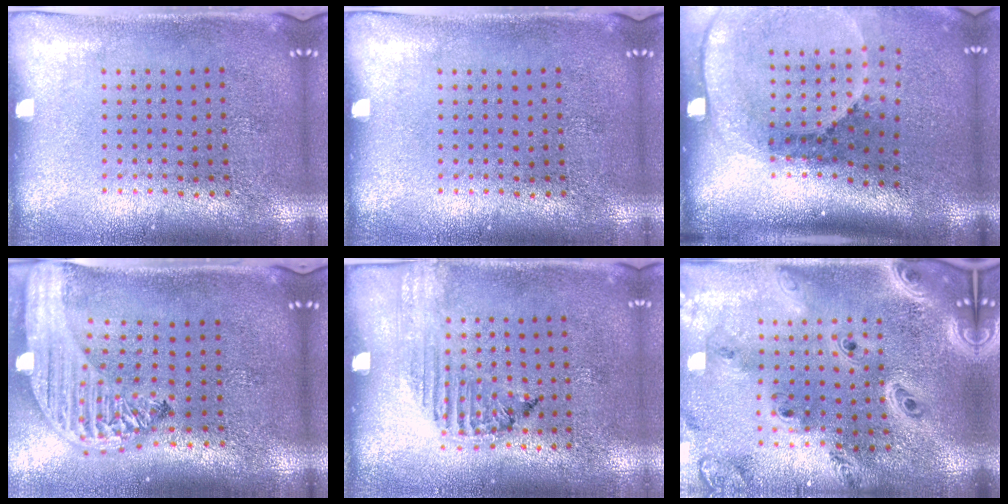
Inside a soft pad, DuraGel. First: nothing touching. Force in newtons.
{"total": 0.0}
{"total": 2.6, "press": 1.8, "slide": 1.9}
{"total": 3.1, "press": 2.4, "slide": 1.9}
{"total": 1.3, "press": 1.3, "slide": 0.2}
{"total": 4.0, "press": 3.1, "slide": 2.6}